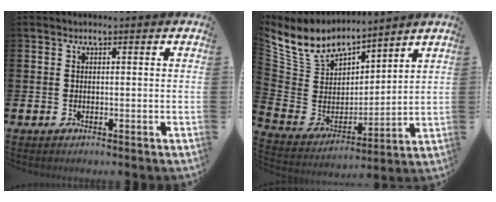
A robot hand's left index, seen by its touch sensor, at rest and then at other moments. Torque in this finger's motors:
{"motor_torque": [0.42, -0.58, 0.20, 0.01]}